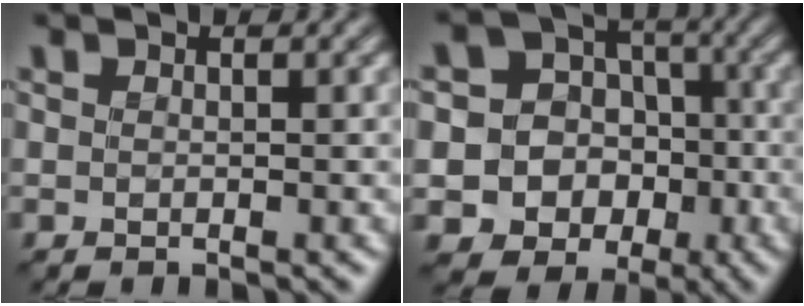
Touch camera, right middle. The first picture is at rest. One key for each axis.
{"total": 11.7, "fx": -4.1, "fy": 10.5, "fz": 3.3, "tx": -0.064, "ty": -0.017, "tz": -0.074}